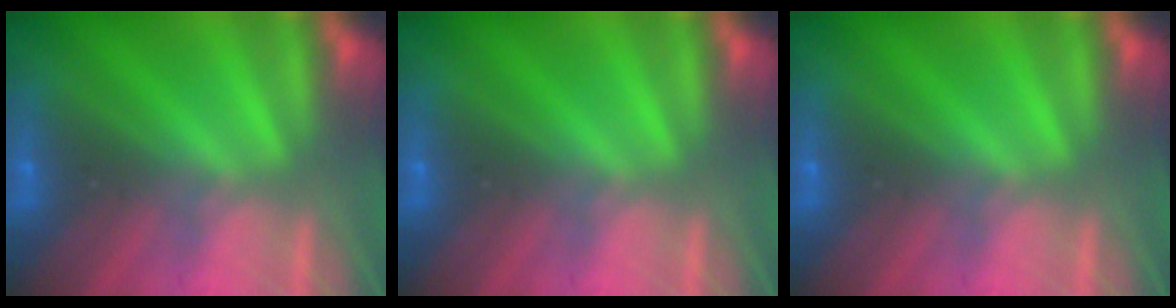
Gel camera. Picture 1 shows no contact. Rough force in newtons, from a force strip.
{"total": 0.0}
{"total": 0.0}